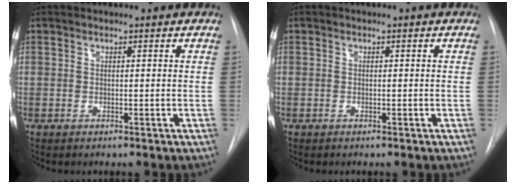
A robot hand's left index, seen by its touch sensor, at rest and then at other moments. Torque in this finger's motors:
{"motor_torque": [0.00, 0.00, 0.00, 0.00]}